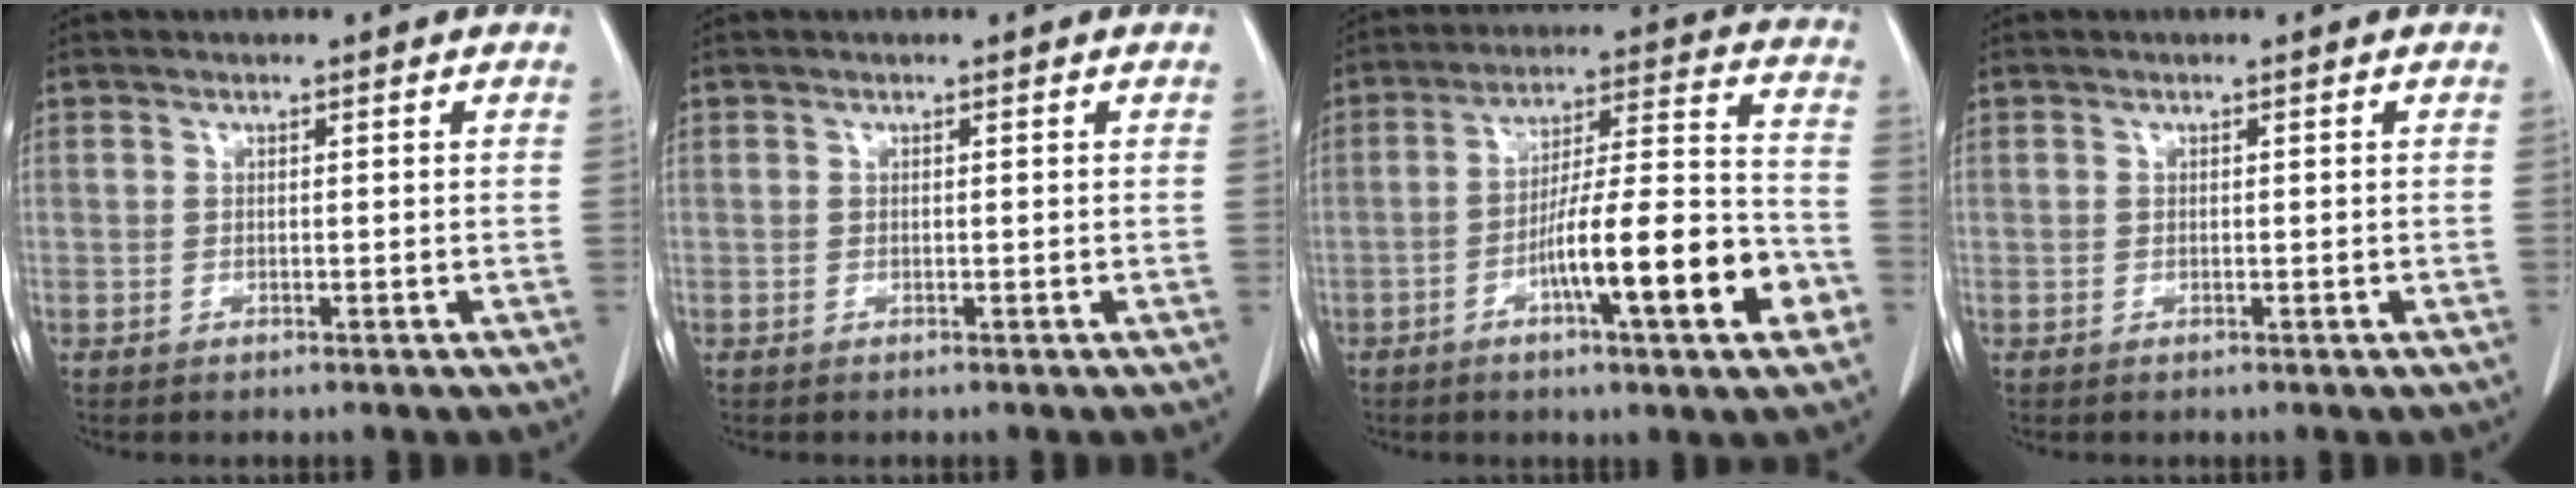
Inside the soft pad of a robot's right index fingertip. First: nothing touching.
{"total": 0.0}
{"total": 16.4, "force": [-6.2, 1.4, 15.1], "torque": [-0.239, 0.008, -0.093]}
{"total": 0.0}